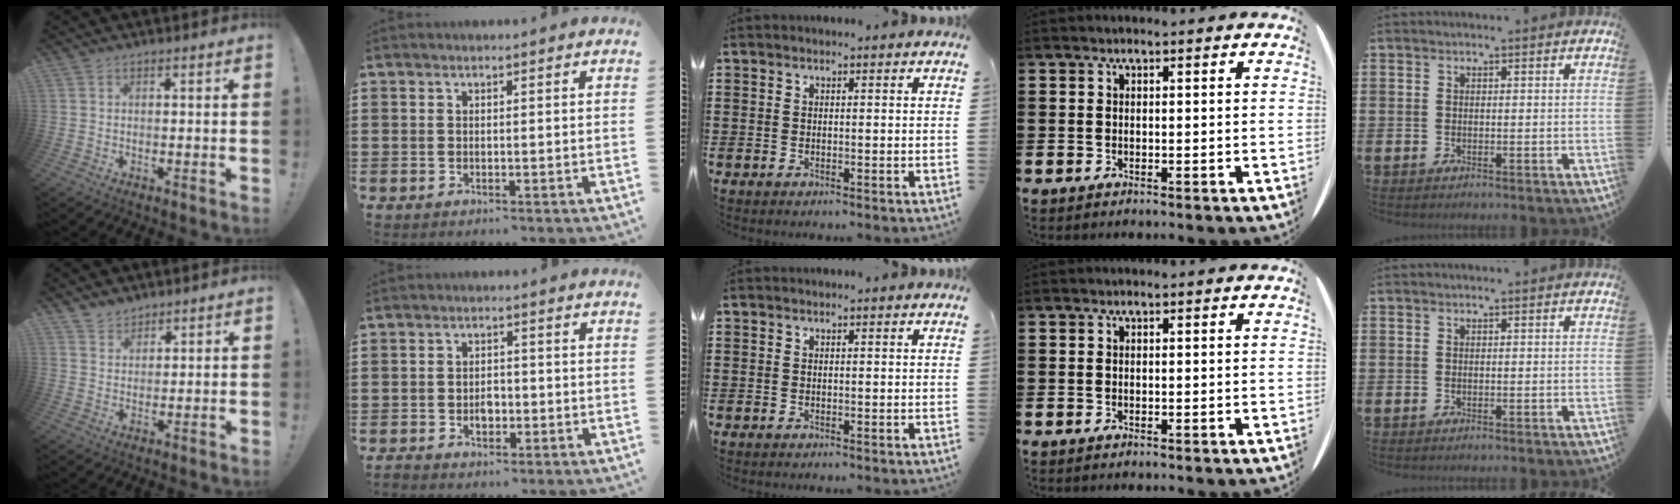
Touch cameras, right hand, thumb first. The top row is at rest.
{"thumb": {"total": 4.2, "force": [3.6, 2.1, 0.2], "torque": [0.006, -0.028, 0.066]}, "index": {"total": 2.3, "force": [-0.7, 1.7, 1.5], "torque": [-0.032, 0.002, -0.014]}}